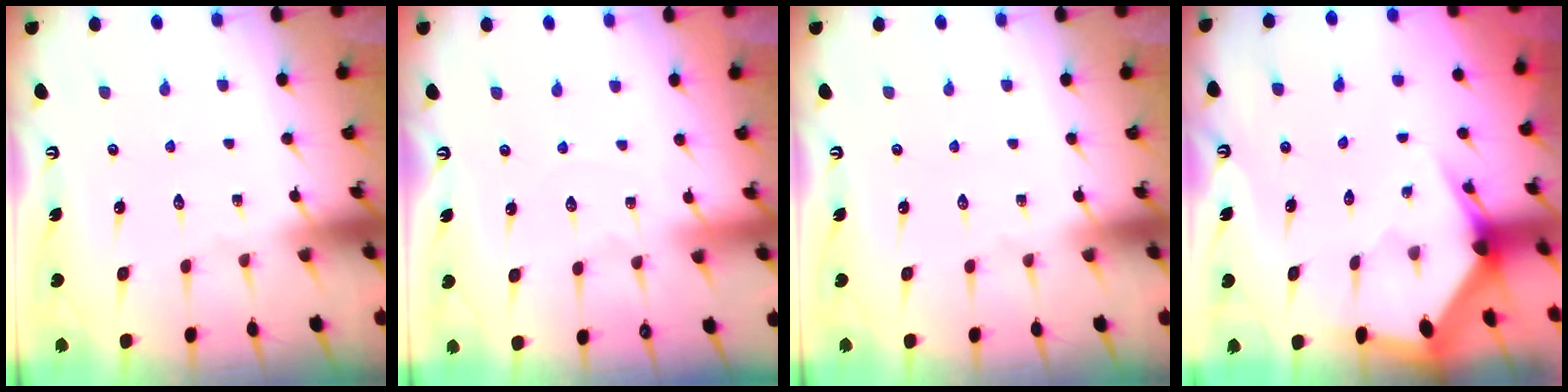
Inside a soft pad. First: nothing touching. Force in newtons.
{"total": 2.8, "press": 2.8, "slide": 0.3}
{"total": 0.0}
{"total": 3.4, "press": 3.4, "slide": 0.2}